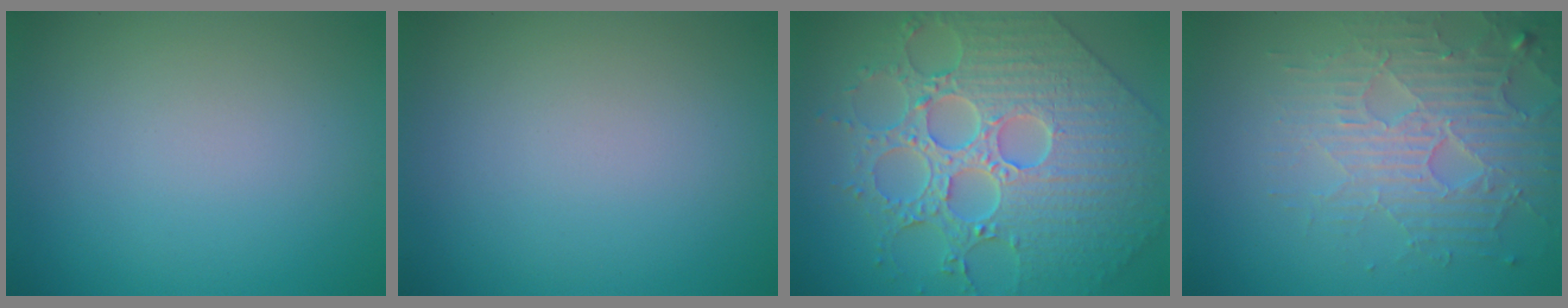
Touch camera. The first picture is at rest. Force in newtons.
{"total": 0.0}
{"total": 9.4, "press": 7.1, "slide": 6.1}
{"total": 4.1, "press": 4.1, "slide": 0.4}